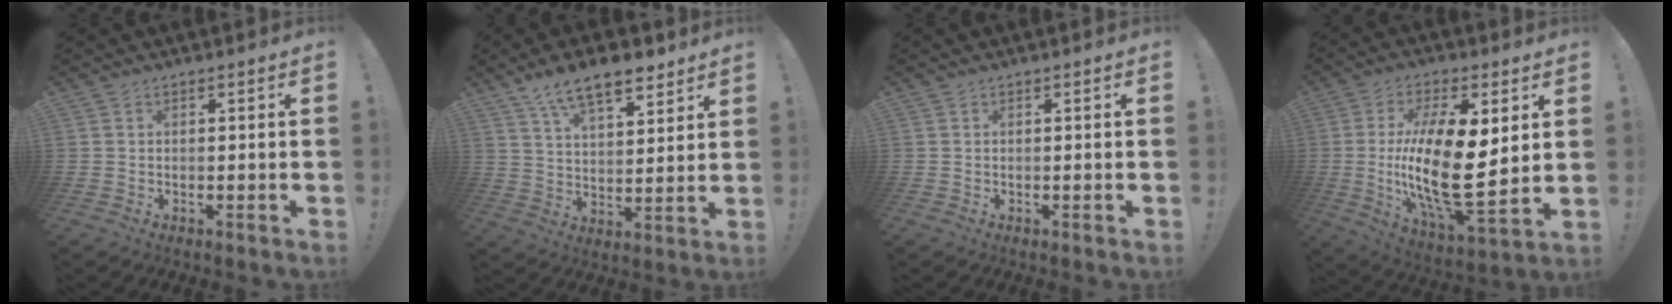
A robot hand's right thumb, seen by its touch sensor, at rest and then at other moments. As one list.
[{"total": 11.9, "force": [8.4, 4.8, 7.0], "torque": [-0.113, -0.042, 0.150]}, {"total": 0.0}, {"total": 22.9, "force": [1.4, 9.0, 21.0], "torque": [-0.393, -0.027, 0.025]}]